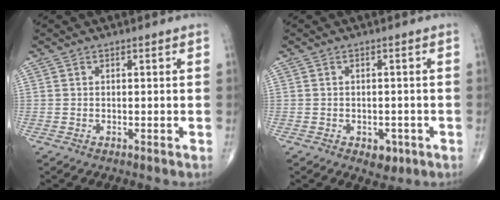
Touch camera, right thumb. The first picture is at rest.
{"total": 3.3, "force": [-1.4, 2.2, 2.0], "torque": [-0.012, 0.002, -0.013]}